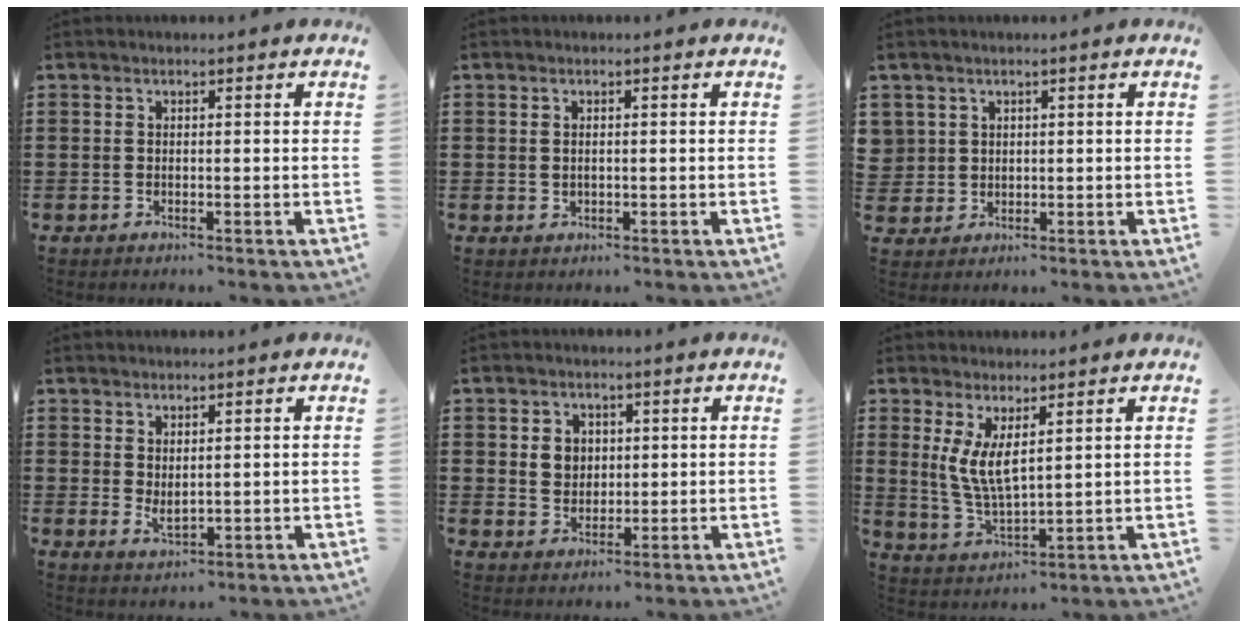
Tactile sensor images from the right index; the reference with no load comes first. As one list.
[{"total": 0.9, "force": [0.1, 0.6, 0.7], "torque": [-0.015, 0.004, 0.002]}, {"total": 2.6, "force": [1.0, 2.4, 0.0], "torque": [-0.013, 0.010, 0.018]}, {"total": 2.0, "force": [1.0, 0.7, 1.5], "torque": [-0.030, -0.002, 0.020]}, {"total": 3.4, "force": [0.9, 3.1, 1.2], "torque": [-0.037, 0.011, 0.015]}, {"total": 5.7, "force": [2.1, 2.0, 5.0], "torque": [-0.118, -0.008, 0.036]}]